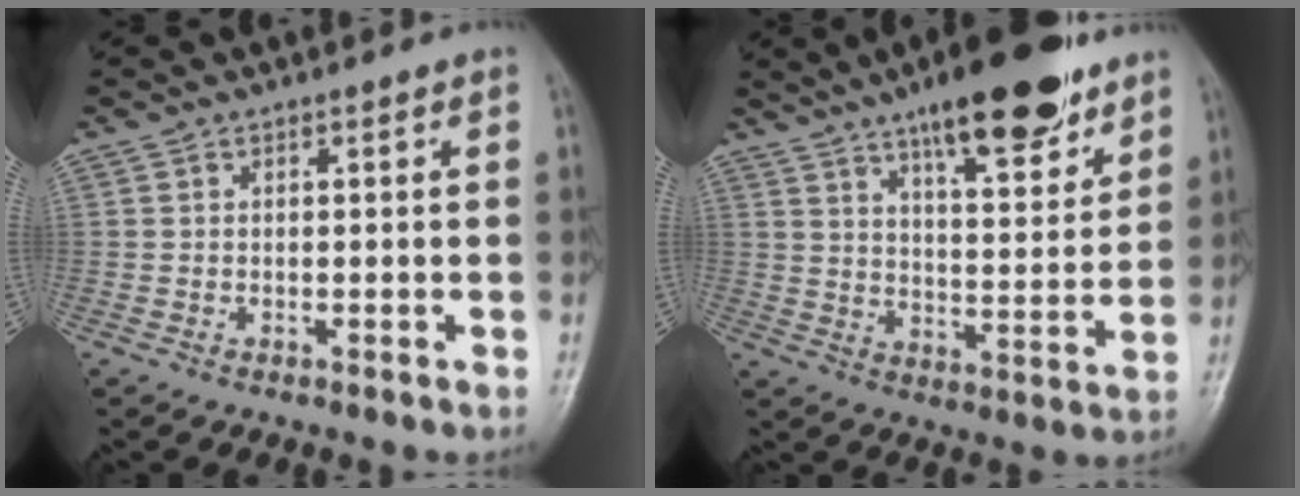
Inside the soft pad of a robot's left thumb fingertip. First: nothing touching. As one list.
[{"total": 16.9, "force": [11.1, 5.1, 11.6], "torque": [-0.141, -0.056, 0.175]}]